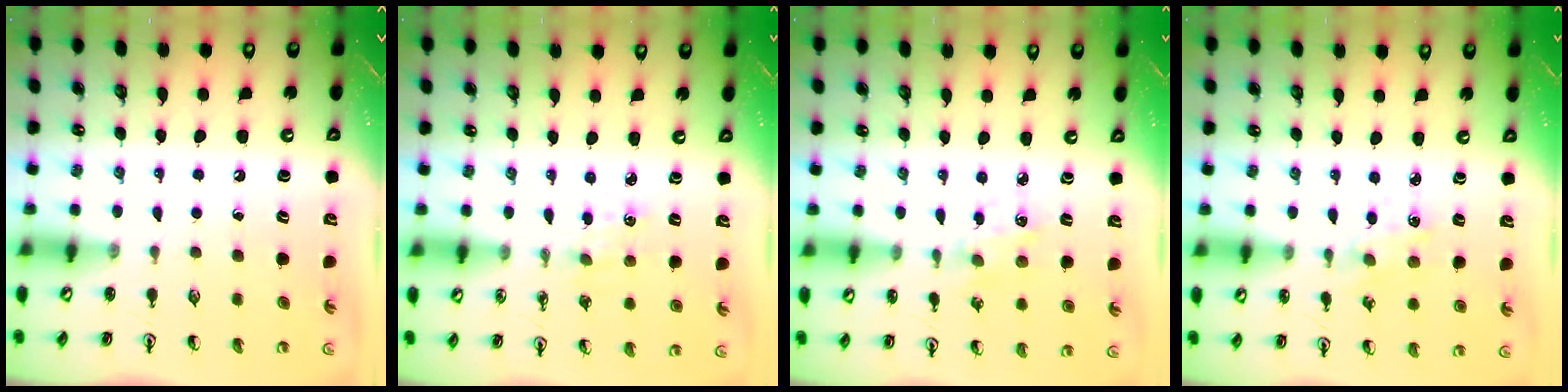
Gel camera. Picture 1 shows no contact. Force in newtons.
{"total": 2.8, "press": 2.8, "slide": 0.3}
{"total": 2.5, "press": 2.4, "slide": 0.4}
{"total": 1.7, "press": 1.6, "slide": 0.4}